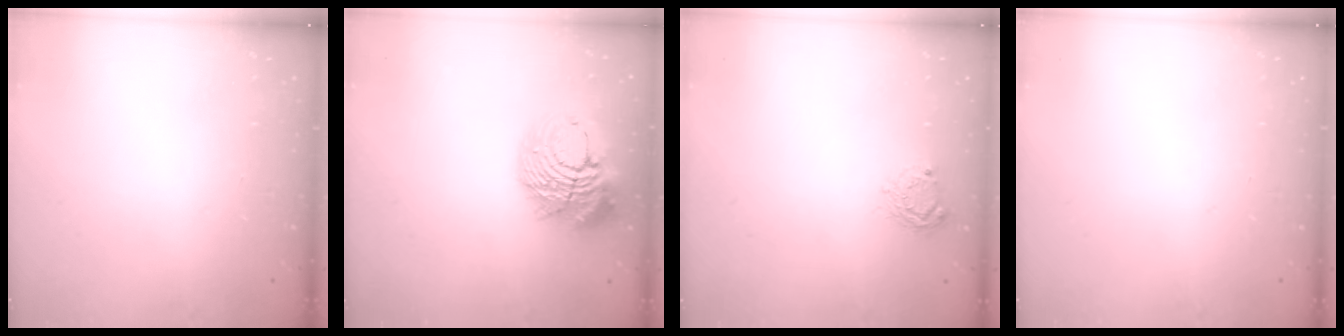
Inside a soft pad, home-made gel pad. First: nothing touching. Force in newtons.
{"total": 17.8, "press": 17.7, "slide": 2.0}
{"total": 6.0, "press": 6.0, "slide": 0.4}
{"total": 0.0}